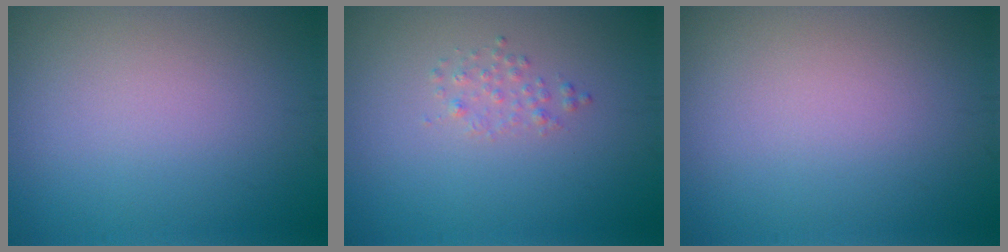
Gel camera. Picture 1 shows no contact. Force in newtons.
{"total": 1.0, "press": 1.0, "slide": 0.1}
{"total": 0.0}